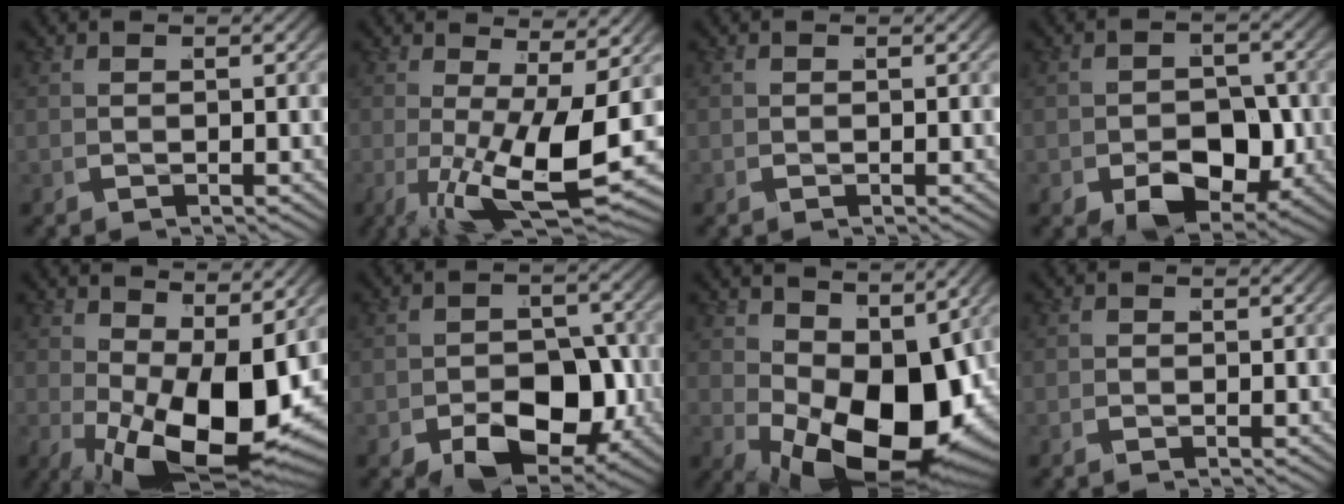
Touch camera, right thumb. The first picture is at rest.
{"total": 9.7, "force": [-0.9, 4.1, 8.7], "torque": [-0.161, -0.035, -0.003]}
{"total": 0.0}
{"total": 6.9, "force": [-2.2, 4.7, 4.5], "torque": [-0.089, -0.035, -0.026]}
{"total": 12.9, "force": [-1.6, 6.5, 11.0], "torque": [-0.182, -0.047, 0.004]}
{"total": 7.5, "force": [-2.4, 5.0, 5.1], "torque": [-0.093, -0.034, -0.031]}
{"total": 13.8, "force": [-1.3, 8.0, 11.2], "torque": [-0.188, -0.054, 0.009]}
{"total": 0.6, "force": [-0.4, 0.3, -0.2], "torque": [0.001, 0.001, -0.014]}